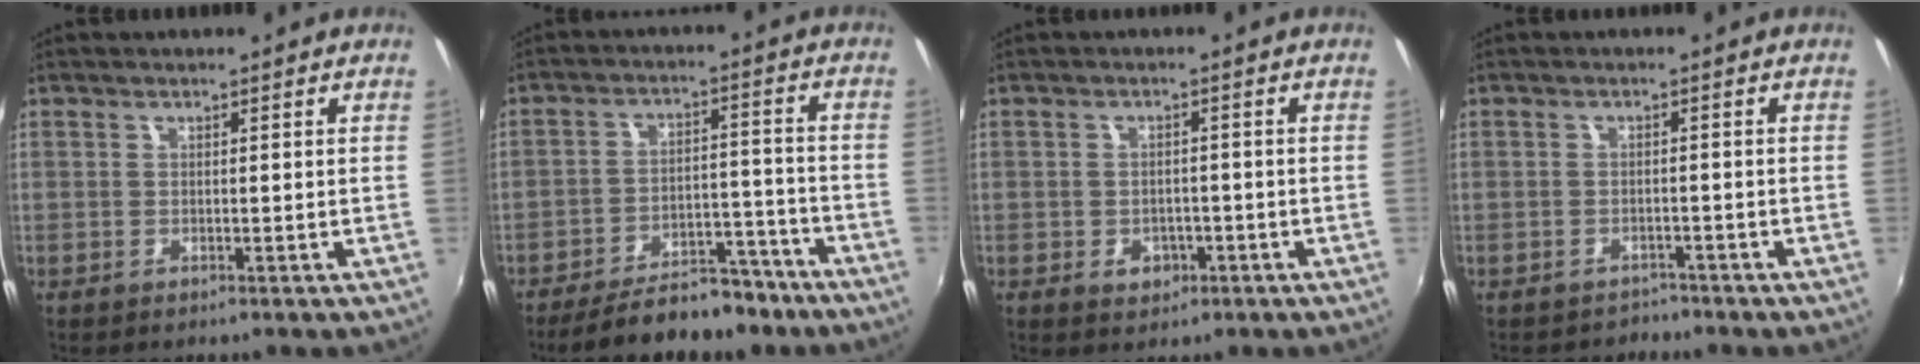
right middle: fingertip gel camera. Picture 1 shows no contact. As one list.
[{"total": 14.4, "force": [-11.9, 5.1, 6.3], "torque": [-0.122, 0.009, -0.165]}, {"total": 4.2, "force": [-1.9, 3.3, 1.8], "torque": [-0.039, -0.005, -0.022]}, {"total": 4.2, "force": [-3.8, 1.7, 0.3], "torque": [-0.019, -0.018, -0.056]}]